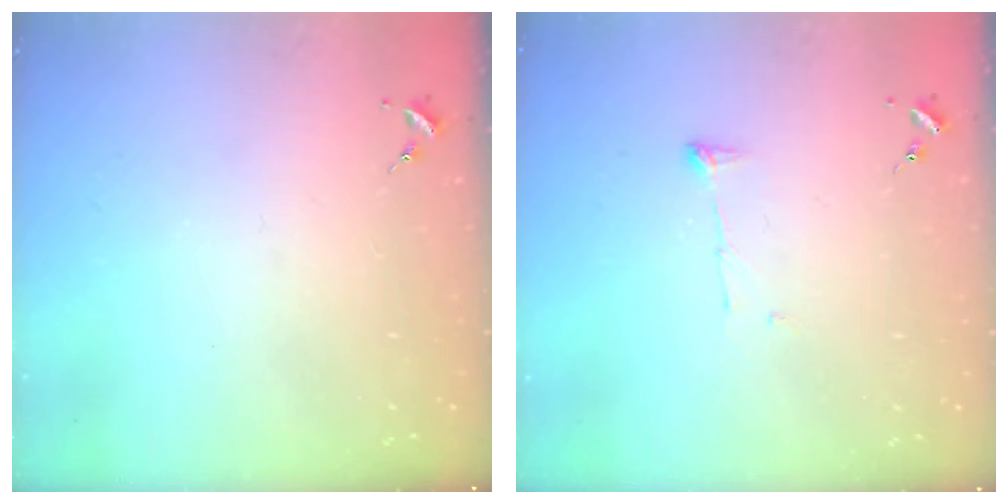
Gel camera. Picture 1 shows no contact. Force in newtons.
{"total": 5.0, "press": 5.0, "slide": 0.4}